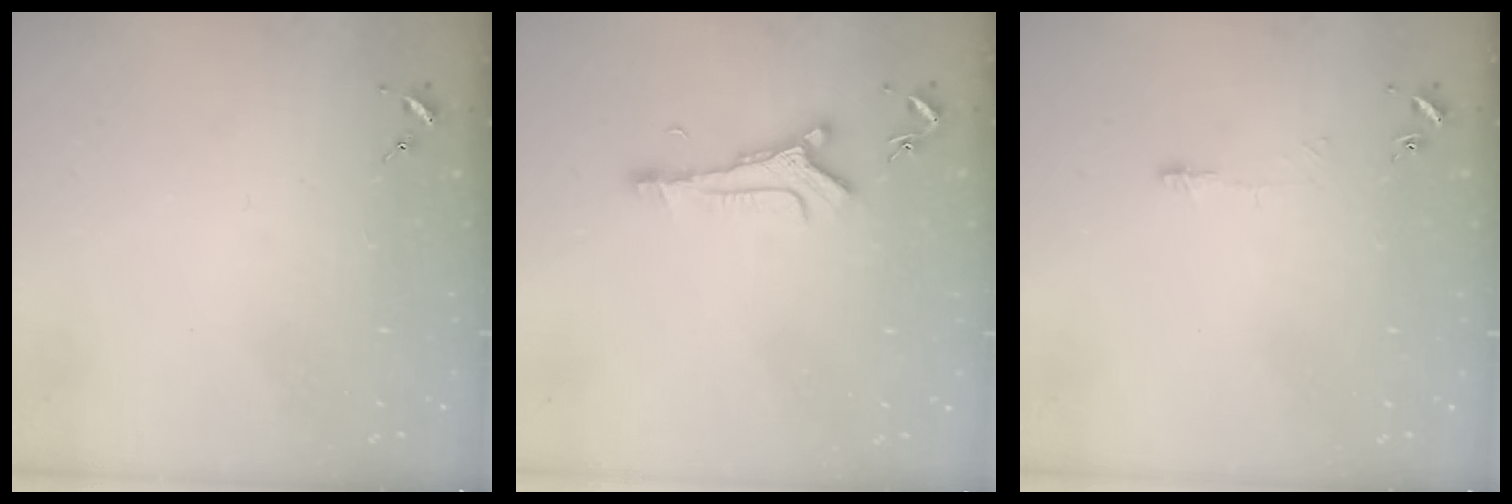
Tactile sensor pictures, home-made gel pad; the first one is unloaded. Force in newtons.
{"total": 7.8, "press": 7.7, "slide": 0.6}
{"total": 3.7, "press": 3.7, "slide": 0.3}